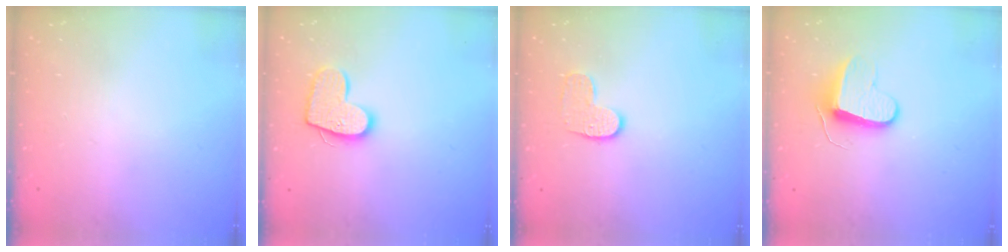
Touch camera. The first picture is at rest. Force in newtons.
{"total": 13.0, "press": 13.0, "slide": 0.9}
{"total": 7.3, "press": 7.3, "slide": 0.2}
{"total": 9.3, "press": 9.3, "slide": 0.5}